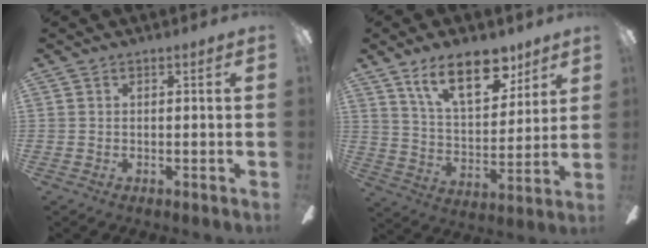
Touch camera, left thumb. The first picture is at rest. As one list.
[{"total": 17.7, "force": [11.0, 8.5, 10.8], "torque": [-0.157, -0.049, 0.190]}]